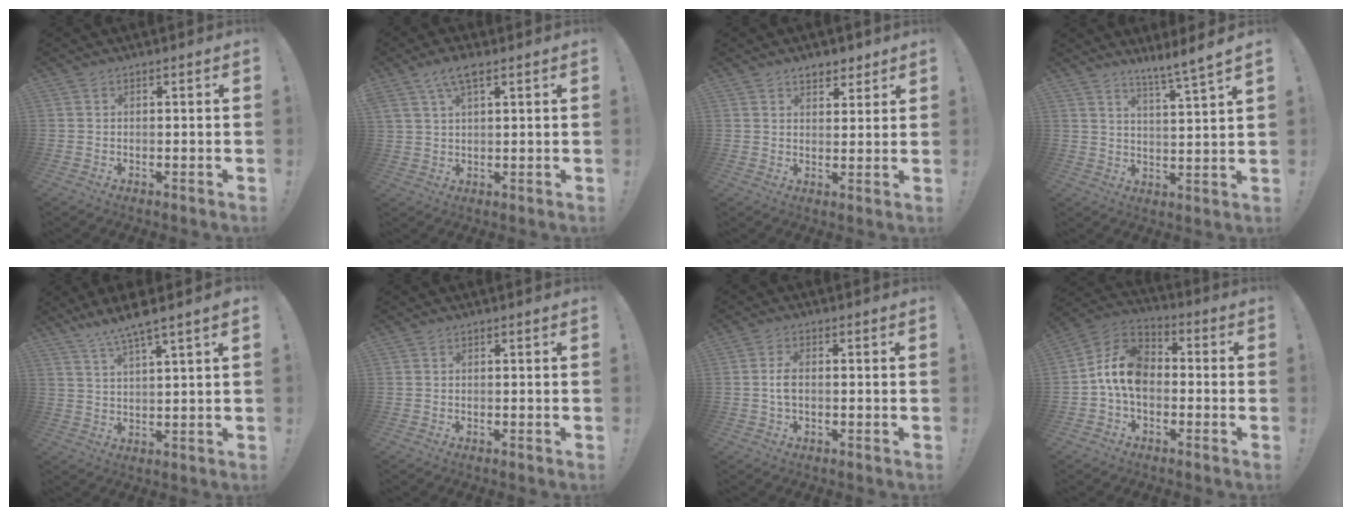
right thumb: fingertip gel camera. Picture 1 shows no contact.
{"total": 6.4, "force": [3.9, 2.3, 4.5], "torque": [-0.085, -0.005, 0.073]}
{"total": 4.8, "force": [3.5, 2.7, 1.7], "torque": [-0.006, -0.018, 0.061]}
{"total": 6.6, "force": [5.3, -1.3, 3.7], "torque": [-0.056, -0.049, 0.083]}
{"total": 7.5, "force": [6.0, -0.2, 4.4], "torque": [-0.086, -0.033, 0.103]}
{"total": 0.0}
{"total": 3.7, "force": [-0.5, 1.7, 3.3], "torque": [-0.078, 0.008, -0.011]}
{"total": 12.3, "force": [-1.1, 8.5, 8.9], "torque": [-0.161, 0.020, -0.017]}